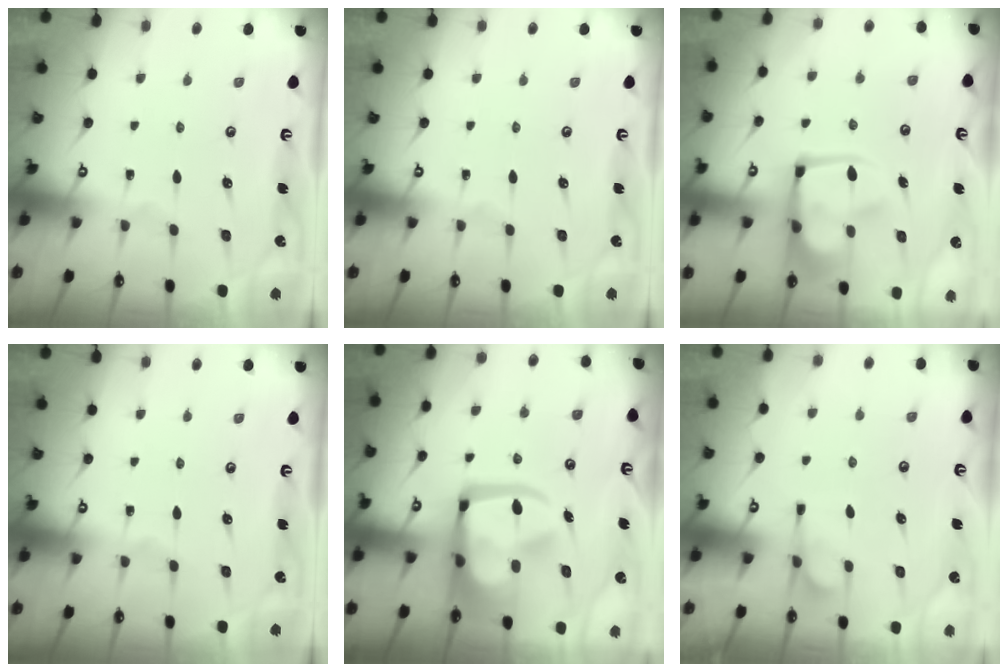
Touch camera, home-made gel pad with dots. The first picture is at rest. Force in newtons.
{"total": 0.0}
{"total": 7.6, "press": 7.5, "slide": 1.2}
{"total": 0.0}
{"total": 17.4, "press": 17.3, "slide": 2.2}
{"total": 2.8, "press": 2.4, "slide": 1.5}